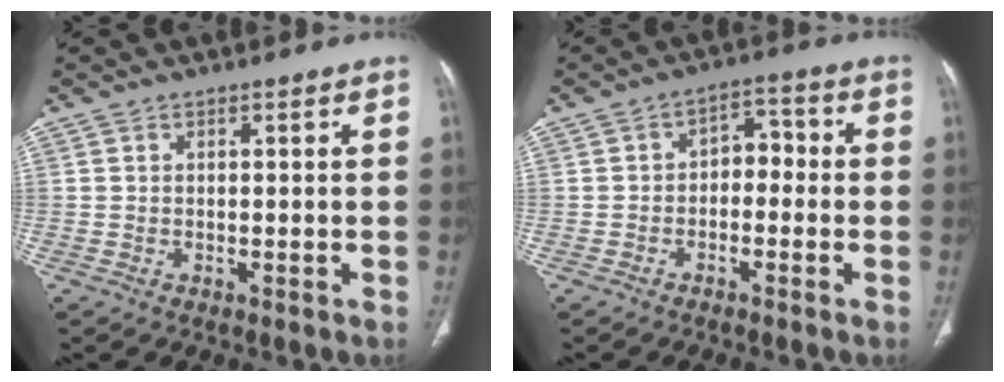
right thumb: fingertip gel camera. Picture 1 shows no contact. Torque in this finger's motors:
{"motor_torque": [-0.40, 0.55, 0.18, 0.39, 0.11]}